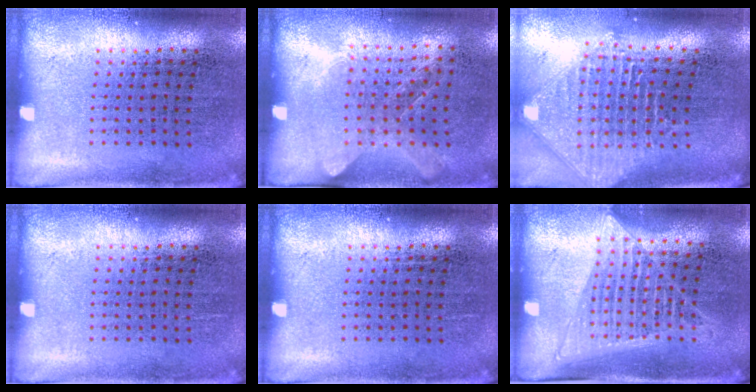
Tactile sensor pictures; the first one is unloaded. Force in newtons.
{"total": 1.2, "press": 1.0, "slide": 0.7}
{"total": 2.5, "press": 1.9, "slide": 1.6}
{"total": 0.0}
{"total": 0.0}
{"total": 1.4, "press": 1.2, "slide": 0.6}